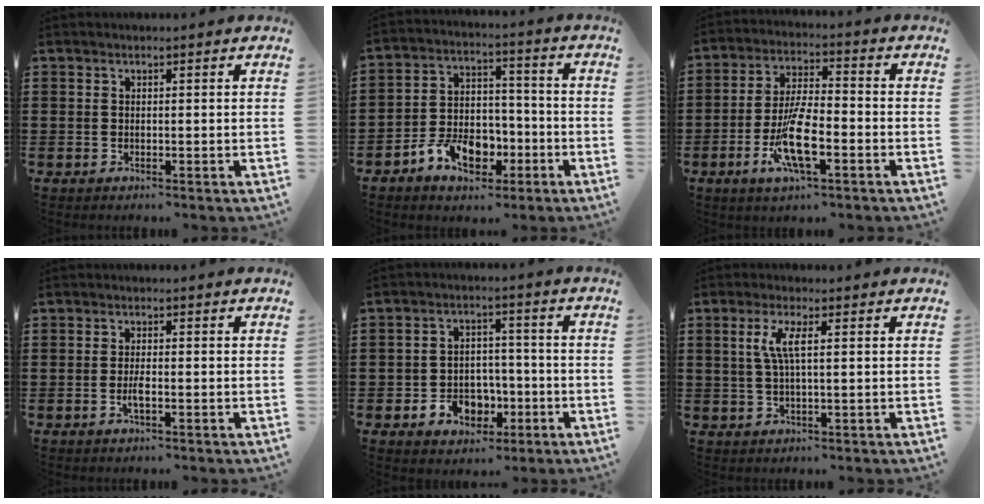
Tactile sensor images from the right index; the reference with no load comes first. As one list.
[{"total": 8.8, "force": [-4.3, 5.9, 4.9], "torque": [-0.100, 0.026, -0.075]}, {"total": 10.0, "force": [-3.6, 2.9, 8.8], "torque": [-0.187, -0.012, -0.068]}, {"total": 2.4, "force": [-0.8, 0.5, 2.2], "torque": [-0.046, -0.004, -0.015]}, {"total": 5.8, "force": [-2.2, 4.6, 2.6], "torque": [-0.044, 0.012, -0.039]}, {"total": 4.2, "force": [0.8, 0.6, 4.1], "torque": [-0.088, -0.002, 0.009]}]